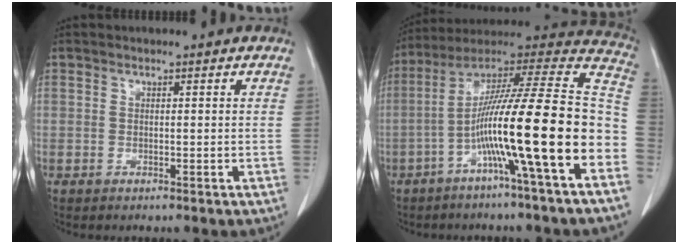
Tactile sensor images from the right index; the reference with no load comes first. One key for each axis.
{"total": 22.7, "fx": -6.8, "fy": -0.4, "fz": 21.6, "tx": -0.323, "ty": 0.007, "tz": -0.126}